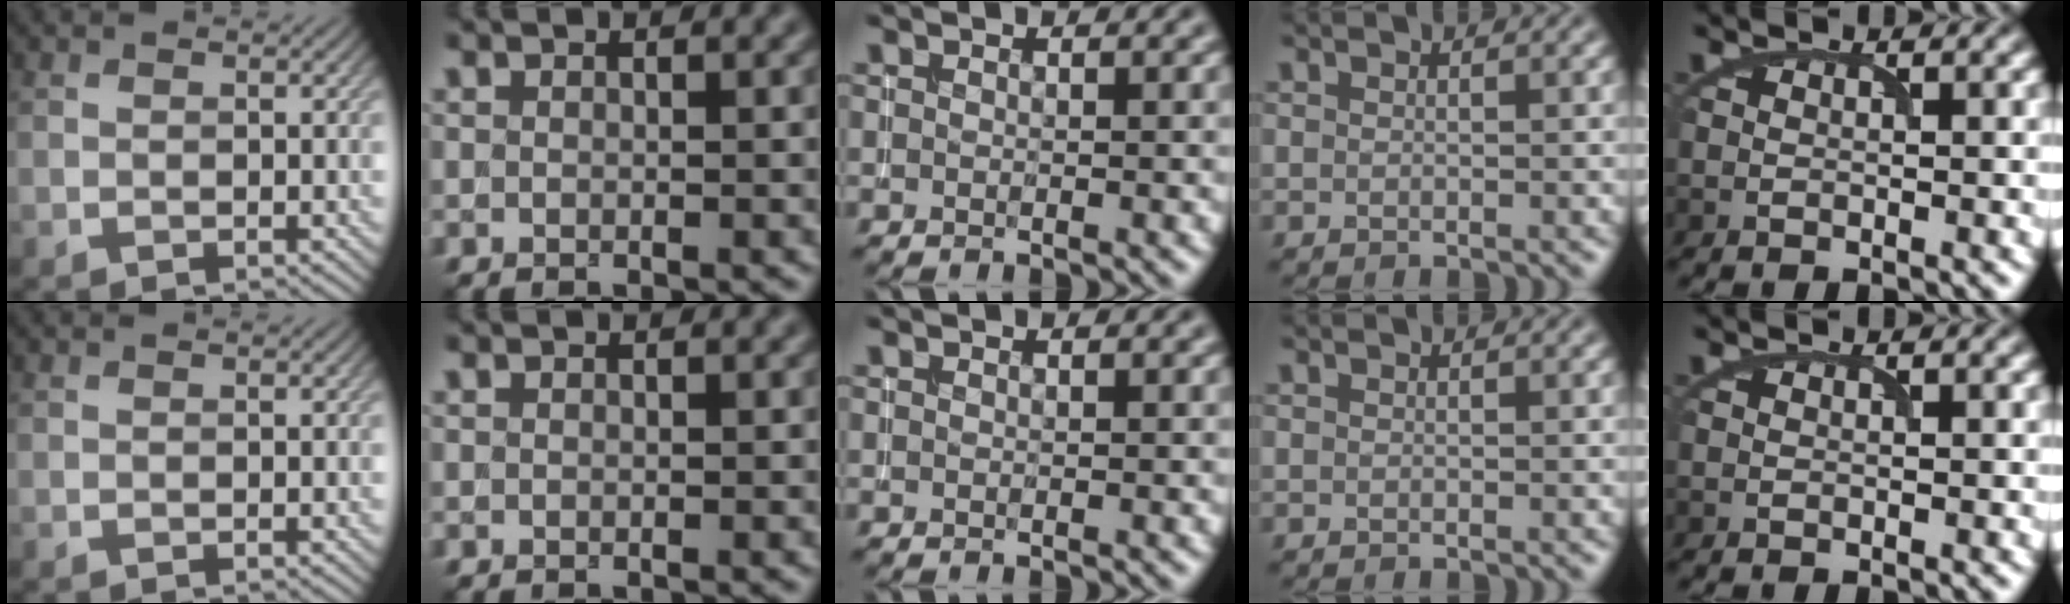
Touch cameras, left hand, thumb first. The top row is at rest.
{}